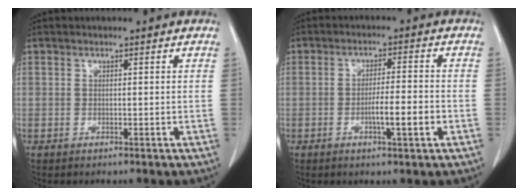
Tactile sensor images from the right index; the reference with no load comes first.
{"total": 5.4, "force": [-1.6, 0.3, 5.2], "torque": [-0.084, -0.004, -0.026]}